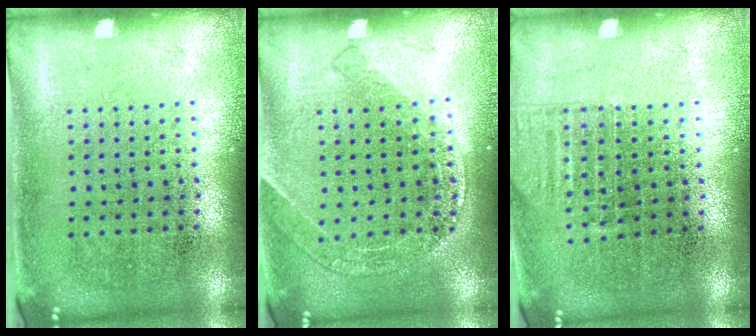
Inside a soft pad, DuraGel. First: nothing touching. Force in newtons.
{"total": 1.4, "press": 1.3, "slide": 0.3}
{"total": 0.9, "press": 0.8, "slide": 0.3}